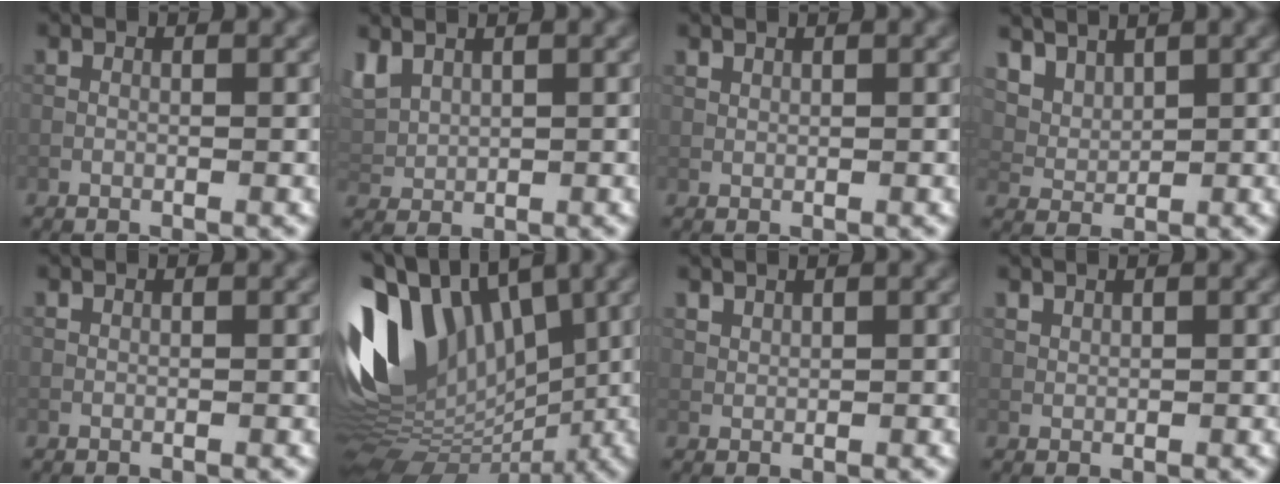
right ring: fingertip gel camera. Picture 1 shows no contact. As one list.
[{"total": 3.5, "force": [2.0, 2.0, 1.9], "torque": [-0.053, 0.007, 0.046]}, {"total": 0.7, "force": [0.6, 0.1, 0.1], "torque": [-0.004, 0.000, 0.016]}, {"total": 5.0, "force": [3.4, 3.0, 2.1], "torque": [-0.071, -0.003, 0.083]}, {"total": 0.0}, {"total": 16.1, "force": [3.4, 10.1, 12.0], "torque": [-0.248, 0.034, 0.046]}, {"total": 1.3, "force": [1.2, 0.5, 0.3], "torque": [-0.011, -0.003, 0.035]}, {"total": 1.0, "force": [0.9, 0.3, 0.2], "torque": [-0.006, 0.000, 0.024]}]